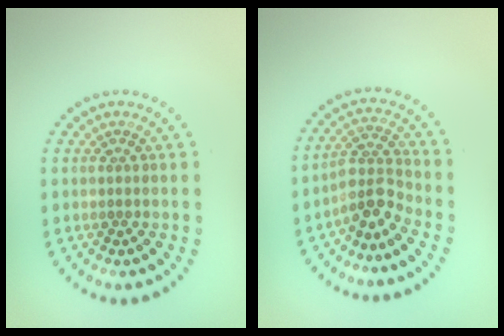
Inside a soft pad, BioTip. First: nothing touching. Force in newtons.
{"total": 3.0, "press": 2.3, "slide": 2.0}